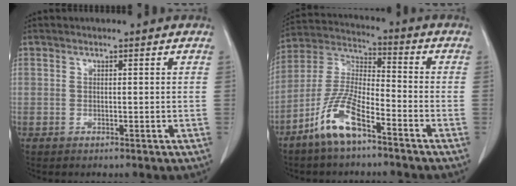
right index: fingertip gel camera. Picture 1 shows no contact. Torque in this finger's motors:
{"motor_torque": [1.08, -1.06, 0.33, 0.20]}